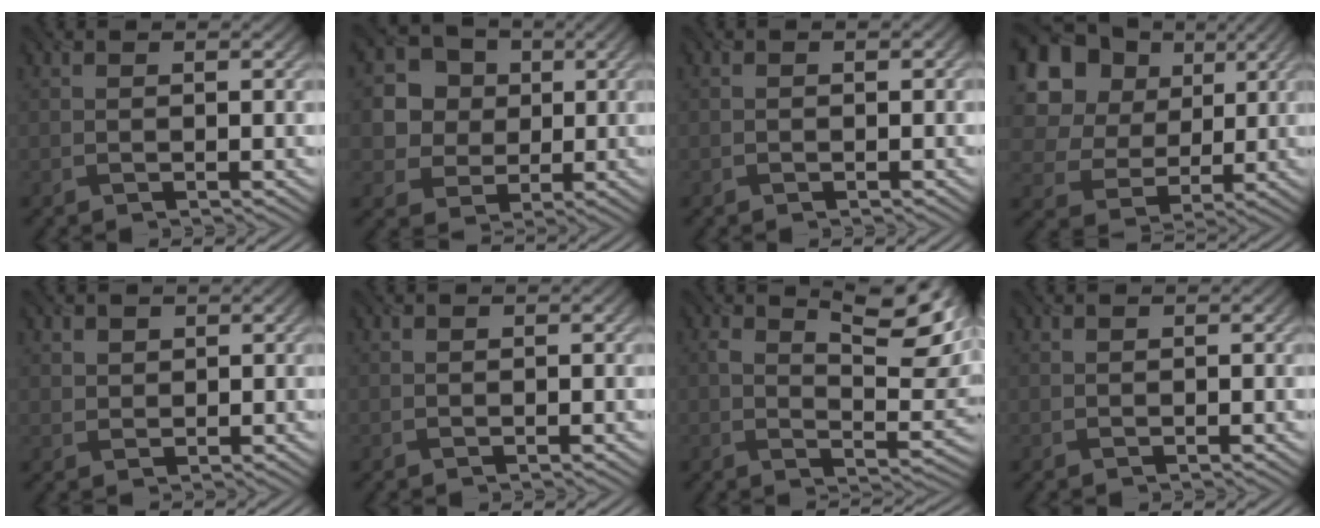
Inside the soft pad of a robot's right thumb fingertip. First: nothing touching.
{"total": 7.3, "force": [1.2, 6.7, 2.8], "torque": [-0.092, 0.007, 0.008]}
{"total": 0.5, "force": [-0.2, 0.4, 0.3], "torque": [-0.004, -0.003, -0.005]}
{"total": 16.1, "force": [6.8, 12.4, 7.8], "torque": [-0.232, 0.040, 0.165]}
{"total": 1.6, "force": [0.9, 1.3, 0.4], "torque": [-0.019, -0.007, 0.022]}
{"total": 0.0}
{"total": 9.3, "force": [4.1, 3.2, 7.7], "torque": [-0.136, -0.003, 0.071]}
{"total": 0.0}